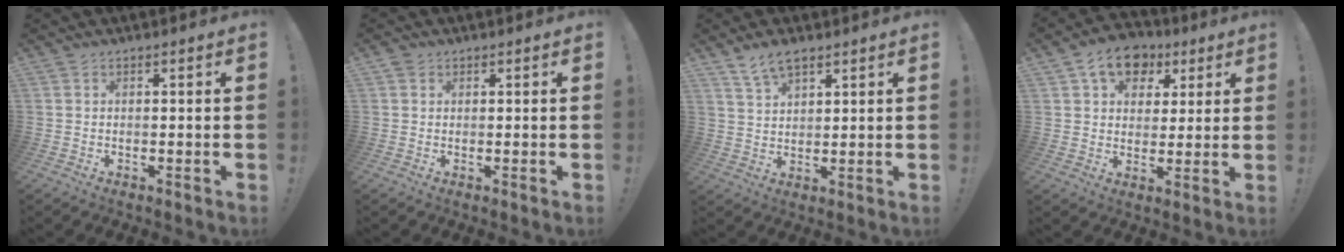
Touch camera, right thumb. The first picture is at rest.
{"total": 1.2, "force": [0.7, 0.9, 0.3], "torque": [0.002, -0.003, 0.012]}
{"total": 6.0, "force": [4.5, 2.5, 3.1], "torque": [-0.056, -0.020, 0.085]}
{"total": 11.6, "force": [5.8, 8.3, 5.5], "torque": [-0.075, -0.024, 0.110]}